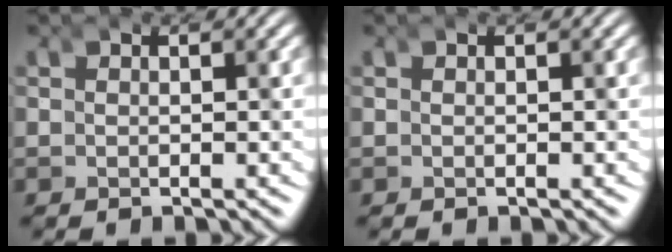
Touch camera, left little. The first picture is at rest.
{"total": 0.0}